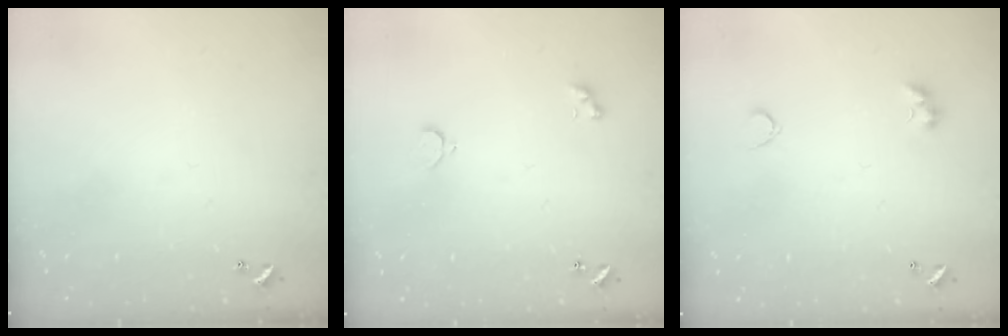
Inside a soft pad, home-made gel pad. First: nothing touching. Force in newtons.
{"total": 0.9, "press": 0.8, "slide": 0.4}
{"total": 2.8, "press": 2.7, "slide": 0.7}